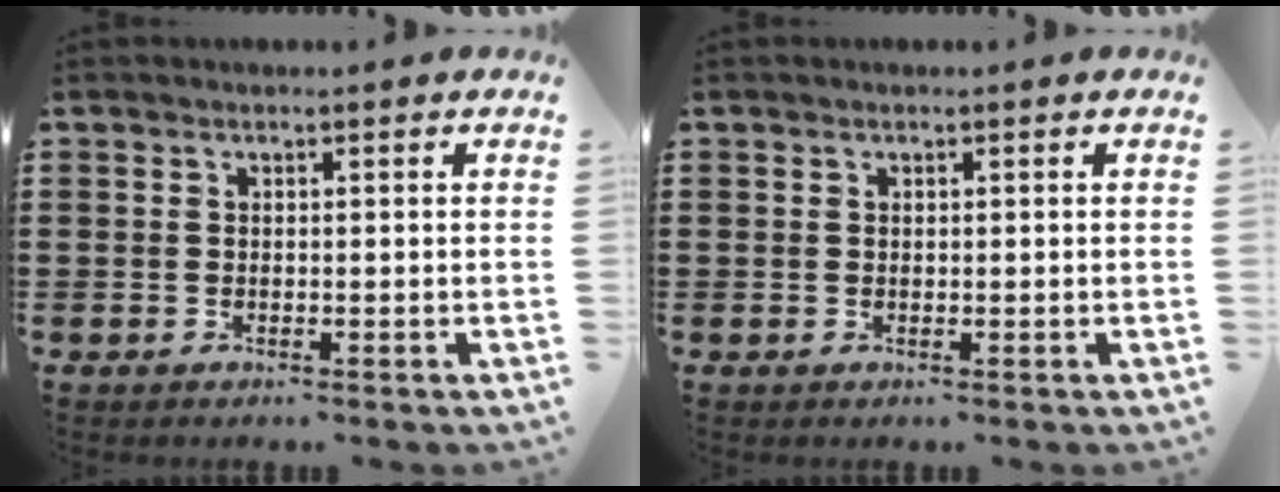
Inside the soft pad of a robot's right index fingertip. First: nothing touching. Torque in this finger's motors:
{"motor_torque": [0.11, 0.34, 0.03, 0.01]}